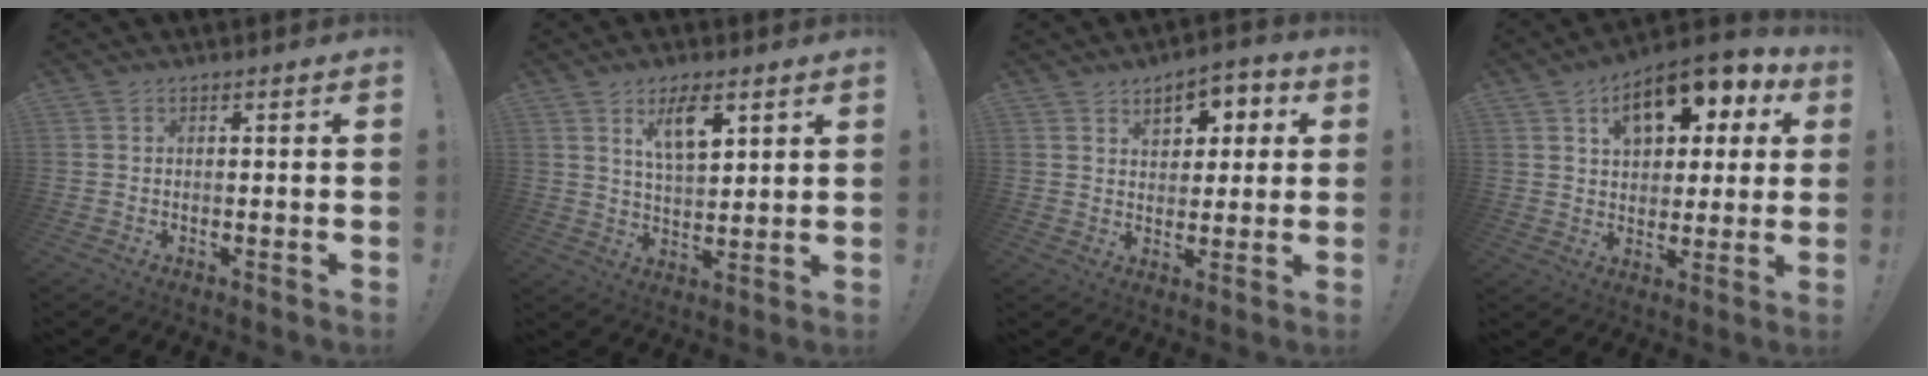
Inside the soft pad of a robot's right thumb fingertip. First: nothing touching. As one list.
[{"total": 9.4, "force": [5.0, 3.8, 7.0], "torque": [-0.106, -0.021, 0.085]}, {"total": 8.3, "force": [3.4, 5.7, 5.1], "torque": [-0.056, -0.013, 0.057]}, {"total": 14.2, "force": [6.5, 8.6, 9.2], "torque": [-0.122, -0.030, 0.114]}]